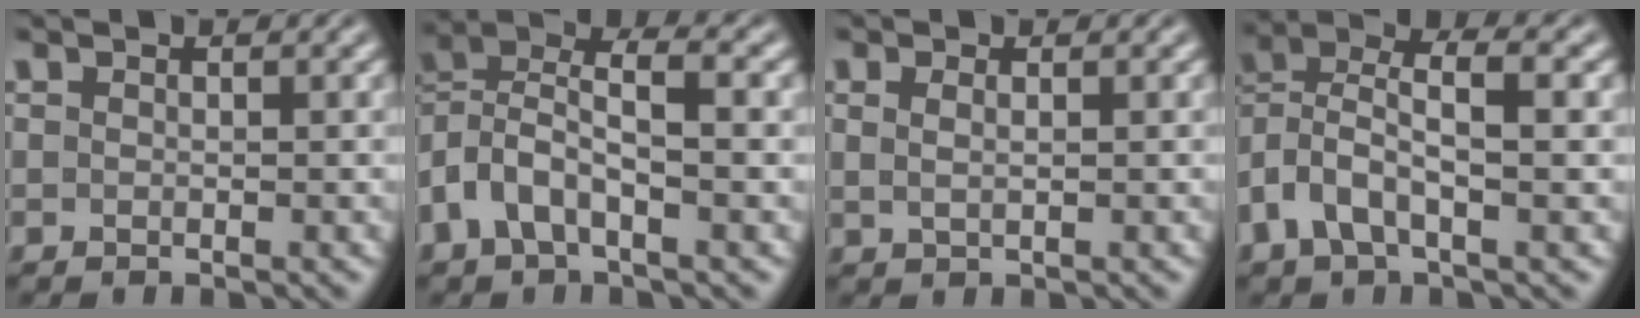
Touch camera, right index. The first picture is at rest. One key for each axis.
{"total": 8.1, "fx": 1.2, "fy": 5.7, "fz": 5.7, "tx": -0.131, "ty": -0.005, "tz": 0.012}
{"total": 0.9, "fx": 0.5, "fy": -0.4, "fz": 0.6, "tx": -0.008, "ty": -0.005, "tz": 0.019}
{"total": 6.8, "fx": 1.5, "fy": 4.4, "fz": 4.9, "tx": -0.115, "ty": -0.009, "tz": 0.023}